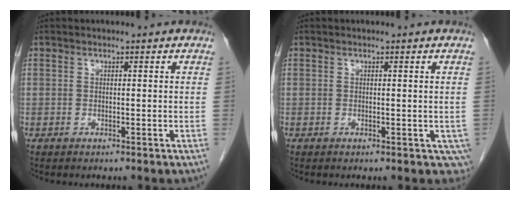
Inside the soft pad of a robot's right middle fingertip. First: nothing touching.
{"total": 2.1, "force": [-0.4, 1.4, 1.5], "torque": [-0.013, -0.001, -0.003]}